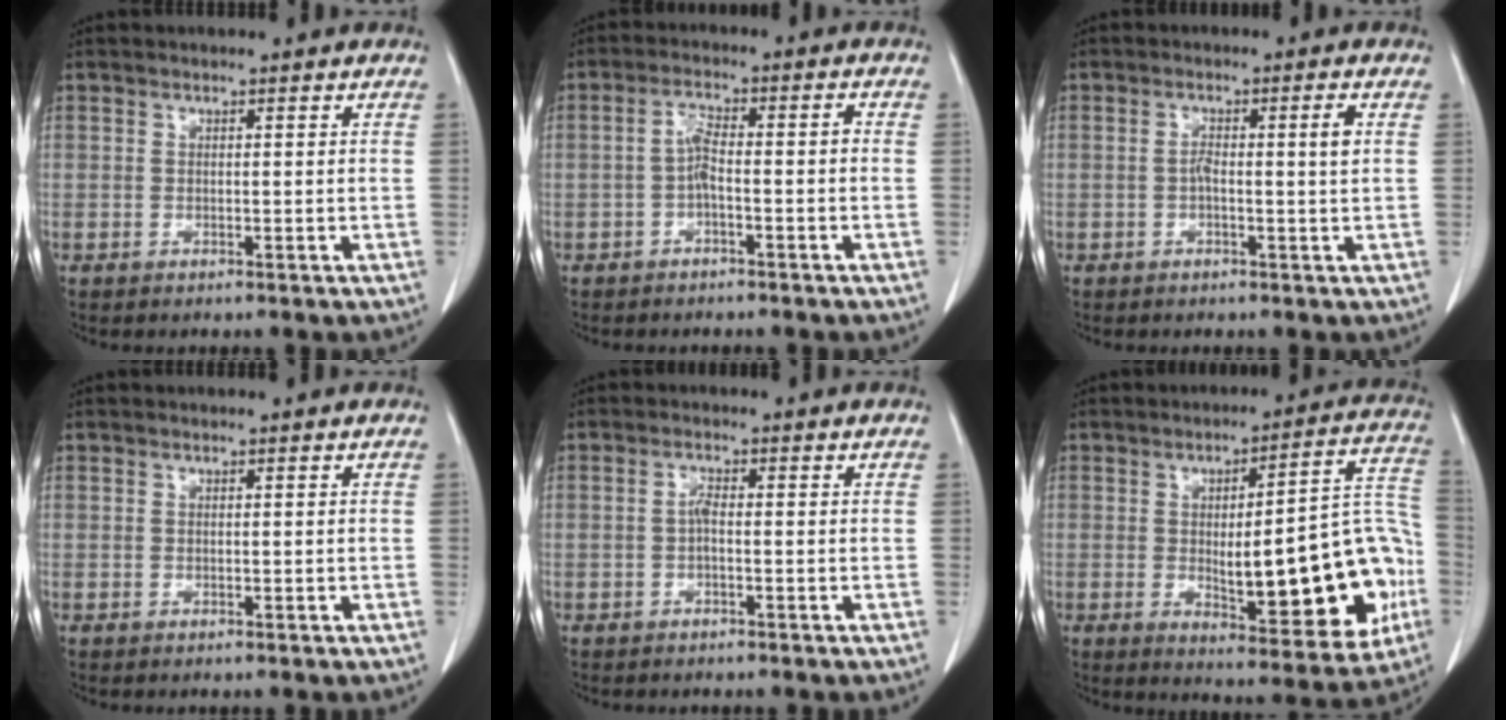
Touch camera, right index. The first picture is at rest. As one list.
[{"total": 3.8, "force": [-1.2, 0.9, 3.5], "torque": [-0.068, 0.016, -0.021]}, {"total": 3.4, "force": [0.0, 0.0, 3.4], "torque": [-0.060, 0.009, 0.001]}, {"total": 0.0}, {"total": 1.5, "force": [-0.4, 0.3, 1.4], "torque": [-0.027, 0.003, -0.009]}, {"total": 20.8, "force": [-3.7, 5.5, 19.7], "torque": [-0.203, 0.030, -0.030]}]